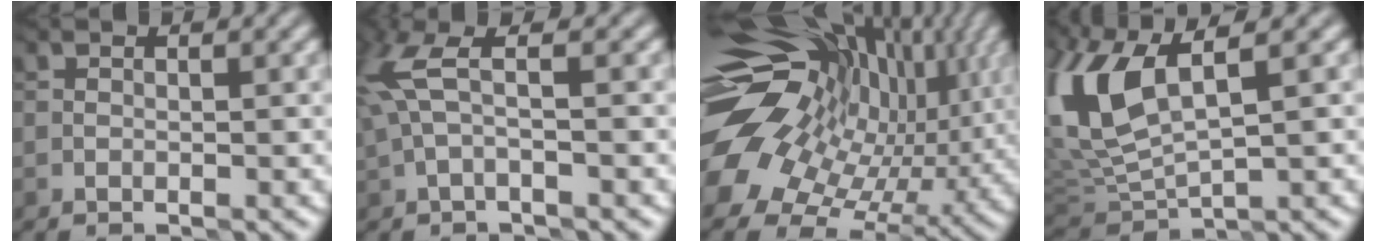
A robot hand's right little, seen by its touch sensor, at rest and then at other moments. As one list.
[{"total": 3.6, "force": [1.1, 1.1, 3.2], "torque": [-0.081, 0.013, 0.016]}, {"total": 17.6, "force": [2.4, 12.2, 12.5], "torque": [-0.218, 0.006, 0.064]}, {"total": 8.8, "force": [3.3, 3.6, 7.3], "torque": [-0.176, 0.005, 0.069]}]